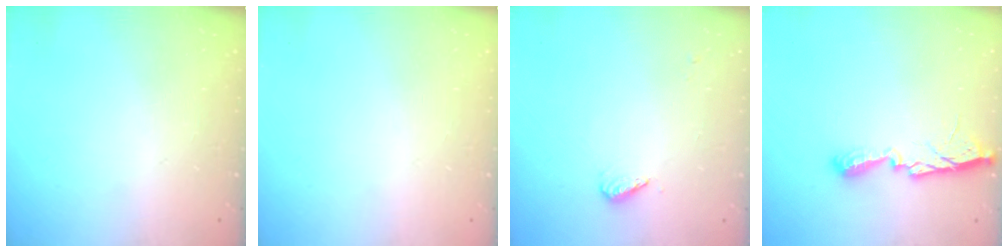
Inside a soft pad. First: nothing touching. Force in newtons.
{"total": 0.0}
{"total": 3.6, "press": 3.5, "slide": 1.1}
{"total": 9.9, "press": 9.9, "slide": 0.3}